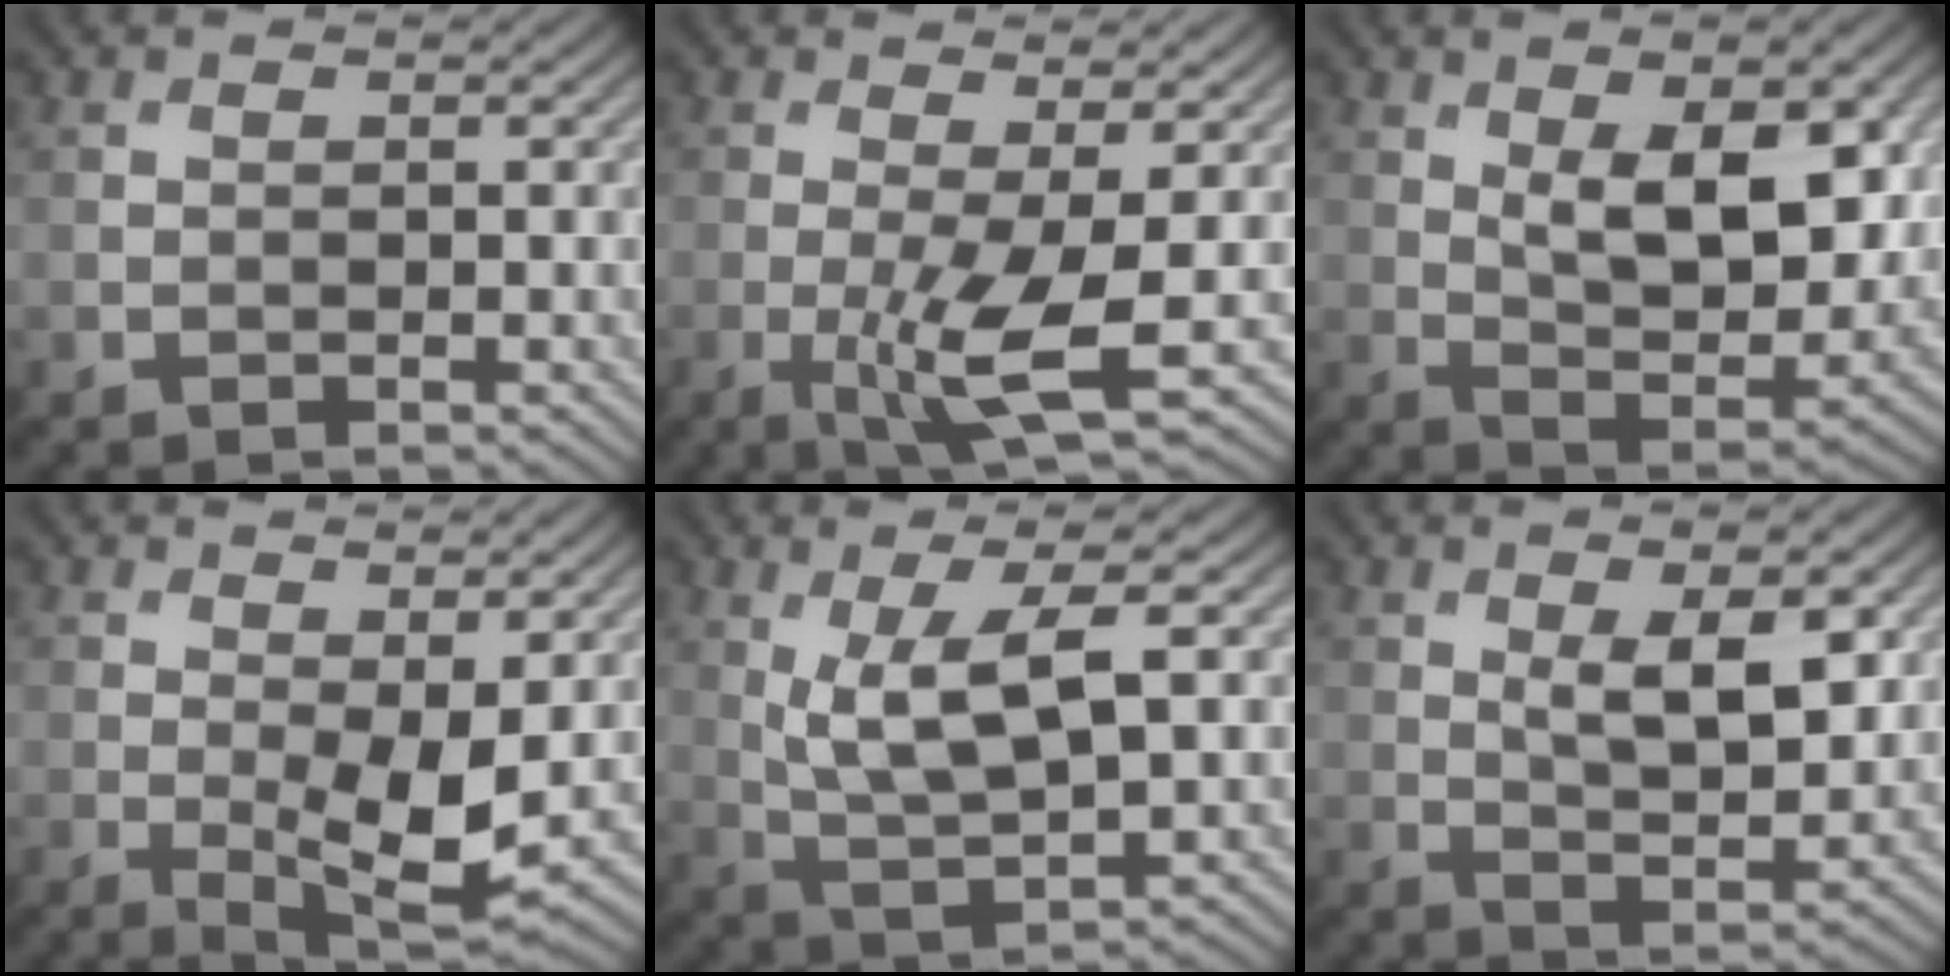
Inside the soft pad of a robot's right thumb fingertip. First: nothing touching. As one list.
[{"total": 5.9, "force": [-0.9, 1.1, 5.7], "torque": [-0.114, -0.008, -0.018]}, {"total": 11.0, "force": [3.2, 5.1, 9.2], "torque": [-0.158, -0.014, 0.058]}, {"total": 6.1, "force": [0.0, 2.3, 5.6], "torque": [-0.107, -0.014, 0.006]}, {"total": 7.8, "force": [1.8, 2.3, 7.2], "torque": [-0.149, 0.001, 0.039]}, {"total": 6.3, "force": [2.0, 2.3, 5.5], "torque": [-0.099, -0.006, 0.039]}]